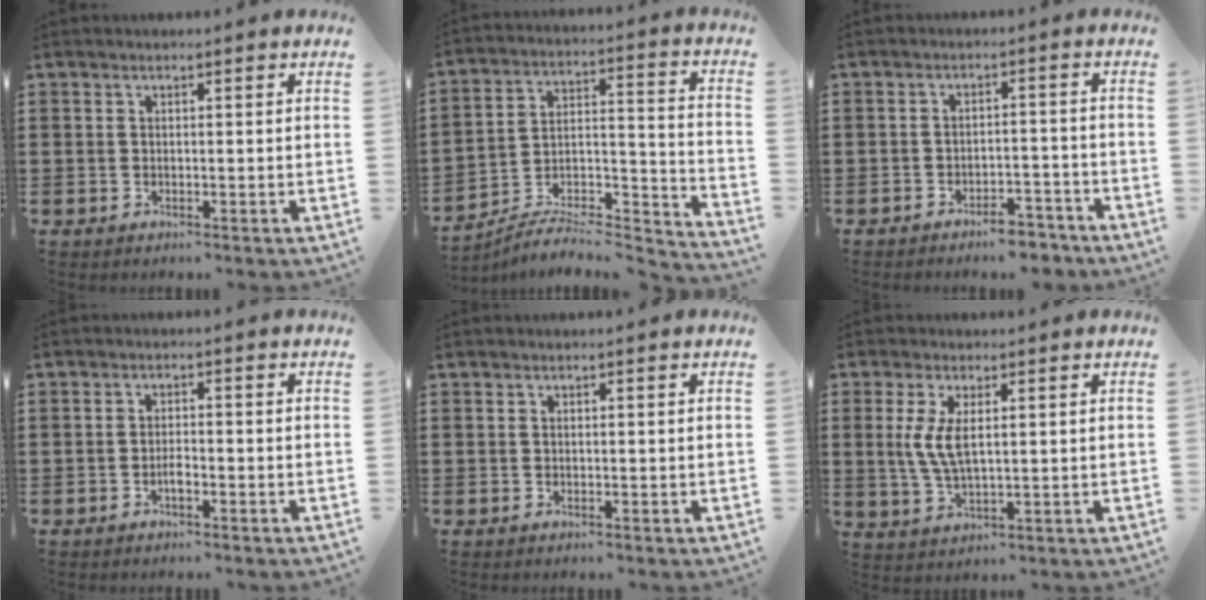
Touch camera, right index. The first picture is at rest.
{"total": 5.4, "force": [-5.0, 1.1, 1.5], "torque": [-0.021, -0.007, -0.102]}
{"total": 4.6, "force": [-4.3, 0.8, 1.5], "torque": [-0.024, 0.008, -0.084]}
{"total": 1.7, "force": [-0.9, 0.6, 1.4], "torque": [-0.028, 0.001, -0.016]}
{"total": 0.0}
{"total": 5.4, "force": [1.0, 2.0, 5.0], "torque": [-0.114, 0.000, 0.012]}